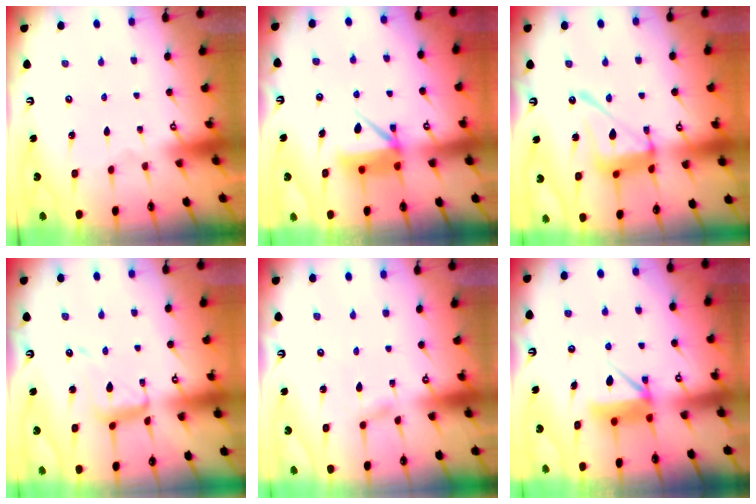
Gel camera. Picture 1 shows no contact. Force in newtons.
{"total": 9.1, "press": 9.1, "slide": 1.0}
{"total": 16.4, "press": 16.3, "slide": 1.4}
{"total": 11.9, "press": 11.8, "slide": 1.0}
{"total": 2.9, "press": 2.9, "slide": 0.3}
{"total": 8.9, "press": 8.9, "slide": 0.9}